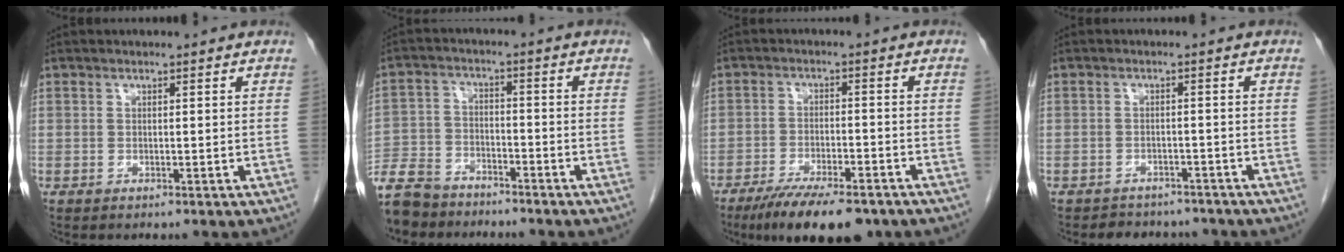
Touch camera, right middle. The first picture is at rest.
{"total": 10.8, "force": [-9.3, 4.7, 3.0], "torque": [-0.070, -0.005, -0.166]}
{"total": 12.2, "force": [-9.2, 3.1, 7.5], "torque": [-0.115, -0.018, -0.143]}
{"total": 6.3, "force": [-5.7, 2.6, 0.8], "torque": [-0.009, 0.003, -0.069]}